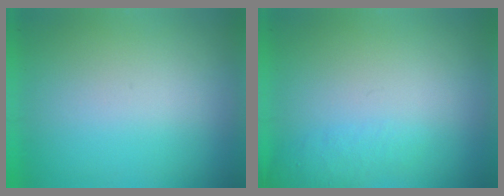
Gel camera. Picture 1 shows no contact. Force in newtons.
{"total": 1.4}